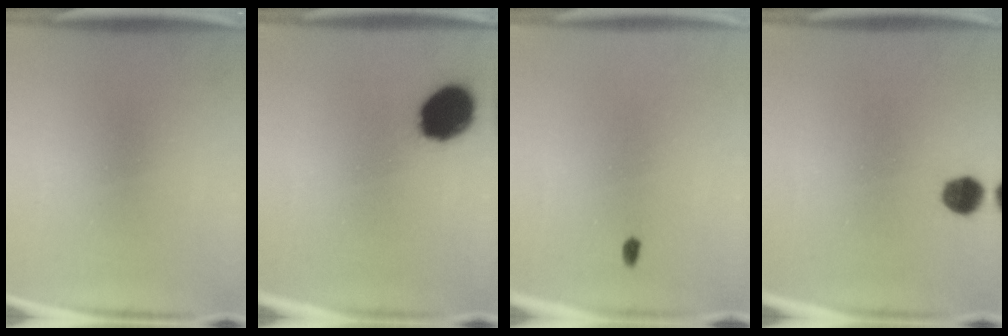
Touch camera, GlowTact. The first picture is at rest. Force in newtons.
{"total": 13.4}
{"total": 1.1}
{"total": 4.5}